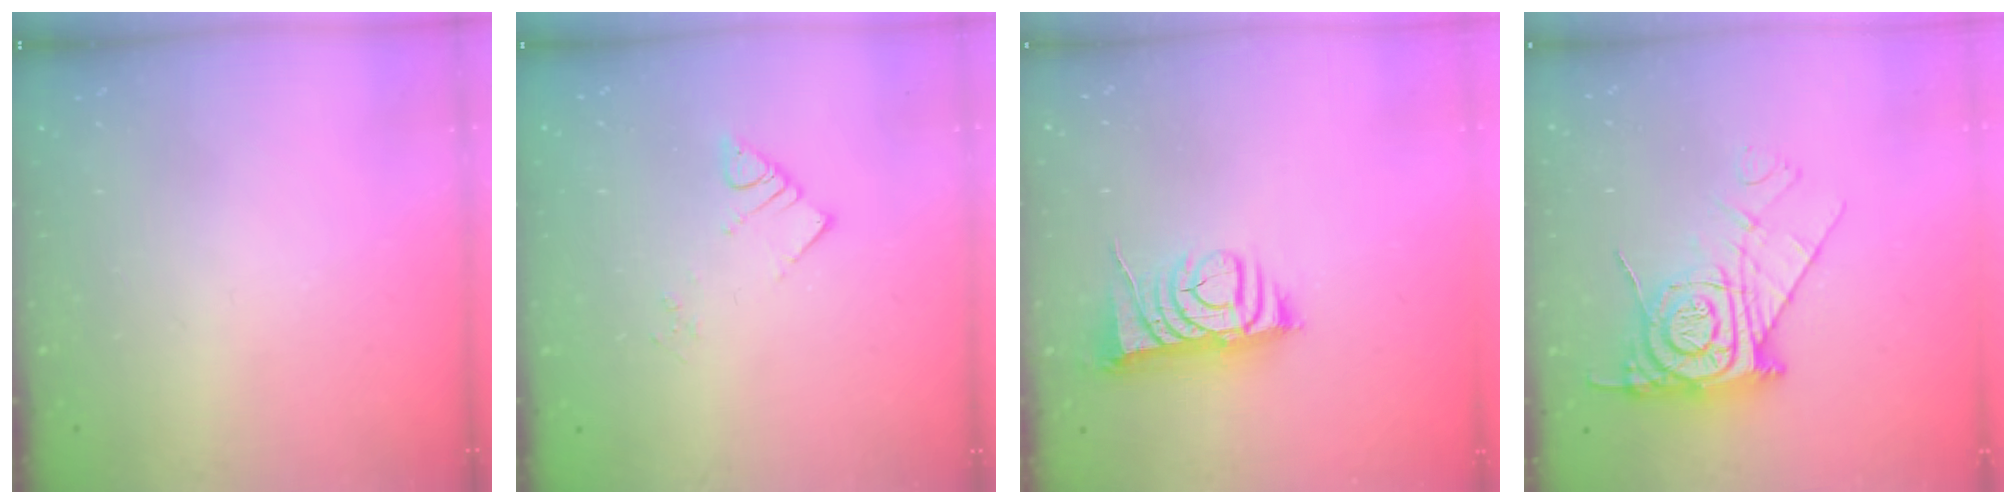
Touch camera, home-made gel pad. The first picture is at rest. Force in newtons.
{"total": 3.3, "press": 3.3, "slide": 0.1}
{"total": 8.3, "press": 8.2, "slide": 0.8}
{"total": 12.8, "press": 12.7, "slide": 1.2}